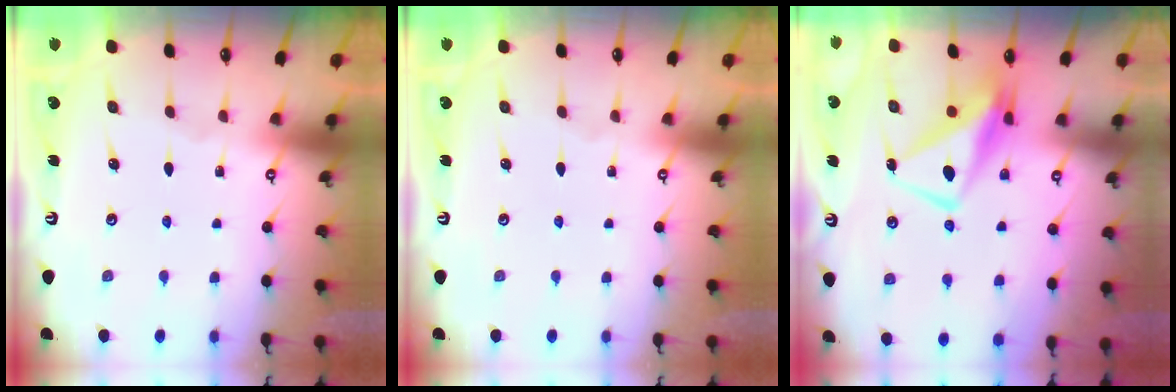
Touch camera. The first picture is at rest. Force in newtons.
{"total": 0.0}
{"total": 8.9, "press": 8.8, "slide": 1.6}